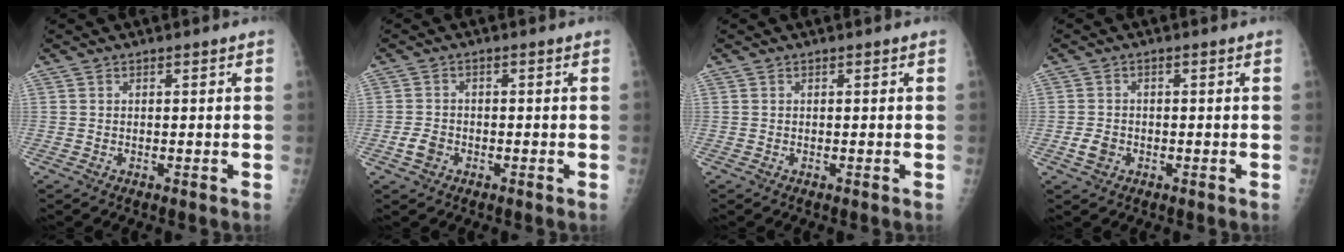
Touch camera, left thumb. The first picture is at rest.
{"total": 3.0, "force": [-1.3, 2.2, 1.5], "torque": [-0.024, 0.008, -0.022]}
{"total": 0.0}
{"total": 2.8, "force": [-1.0, 2.2, 1.4], "torque": [-0.021, 0.004, -0.015]}